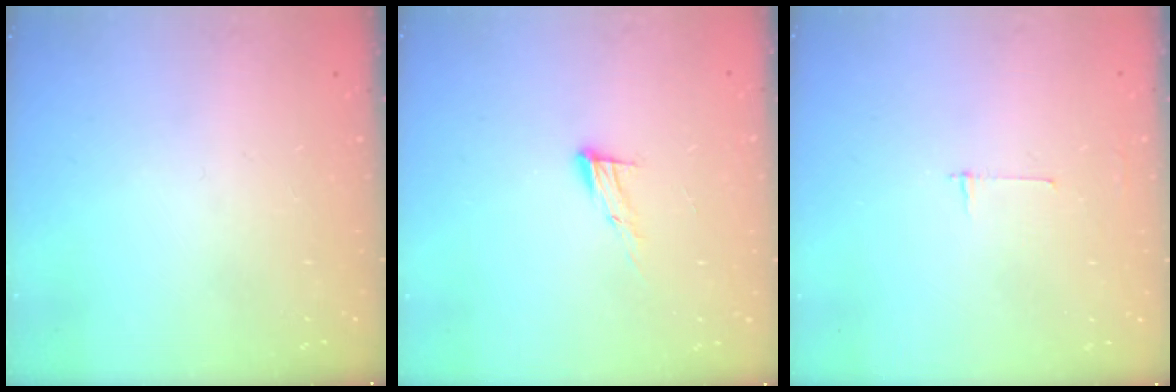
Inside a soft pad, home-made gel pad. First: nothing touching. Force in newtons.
{"total": 8.3, "press": 8.2, "slide": 1.3}
{"total": 2.7, "press": 2.7, "slide": 0.3}